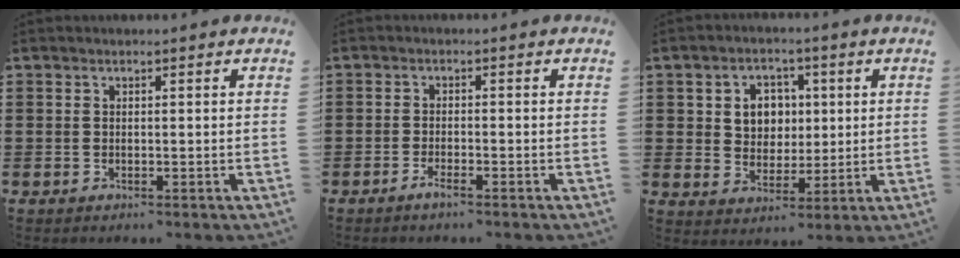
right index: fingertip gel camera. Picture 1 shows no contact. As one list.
[{"total": 1.5, "force": [-1.3, 0.0, 0.7], "torque": [-0.013, -0.003, -0.023]}, {"total": 5.6, "force": [1.2, 5.0, 2.2], "torque": [-0.050, 0.011, 0.016]}]